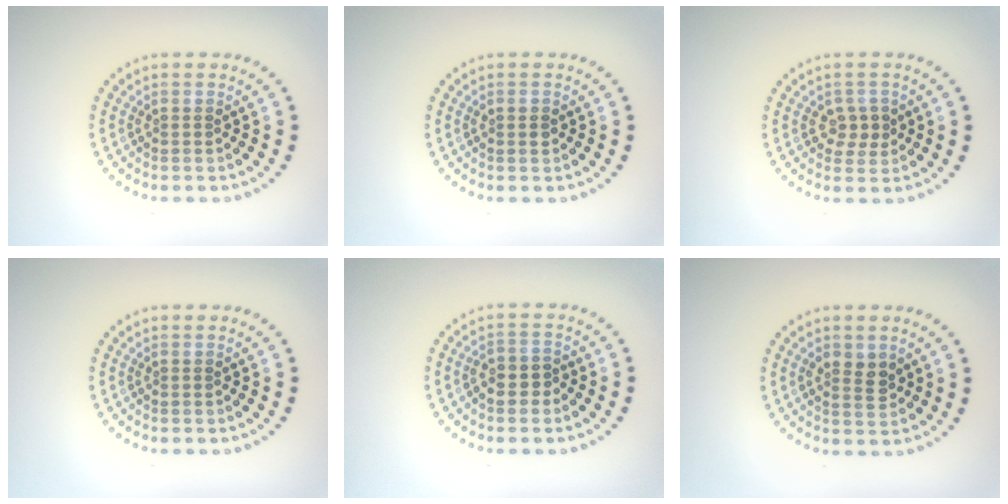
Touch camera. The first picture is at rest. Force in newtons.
{"total": 1.2, "press": 1.2, "slide": 0.0}
{"total": 2.2, "press": 2.1, "slide": 0.6}
{"total": 0.0}
{"total": 2.3, "press": 2.1, "slide": 0.9}
{"total": 2.2, "press": 2.2, "slide": 0.4}